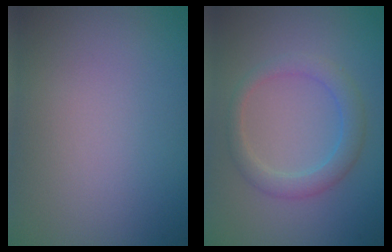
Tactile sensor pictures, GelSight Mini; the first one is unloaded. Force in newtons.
{"total": 2.7, "press": 2.6, "slide": 0.3}